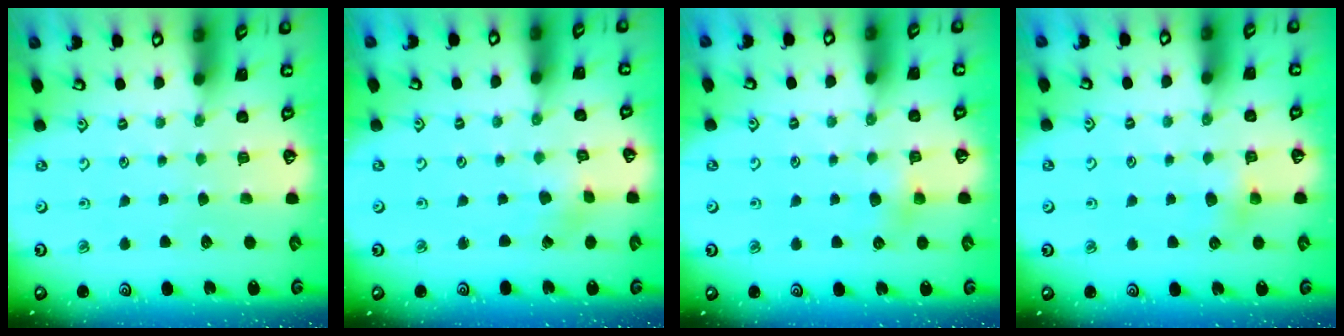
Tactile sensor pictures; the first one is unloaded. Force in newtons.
{"total": 0.9, "press": 0.9, "slide": 0.1}
{"total": 4.1, "press": 4.1, "slide": 0.5}
{"total": 4.1, "press": 4.1, "slide": 0.5}